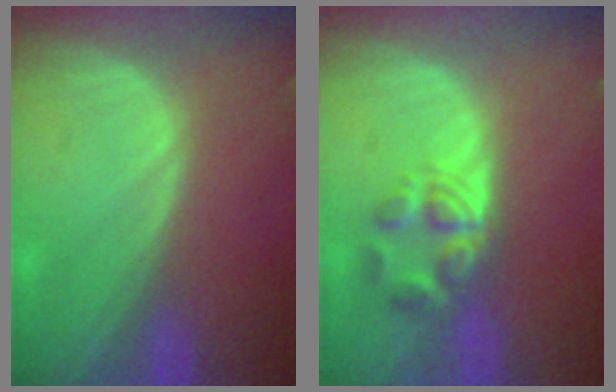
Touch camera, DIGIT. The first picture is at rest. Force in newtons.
{"total": 5.7, "press": 4.8, "slide": 3.2}